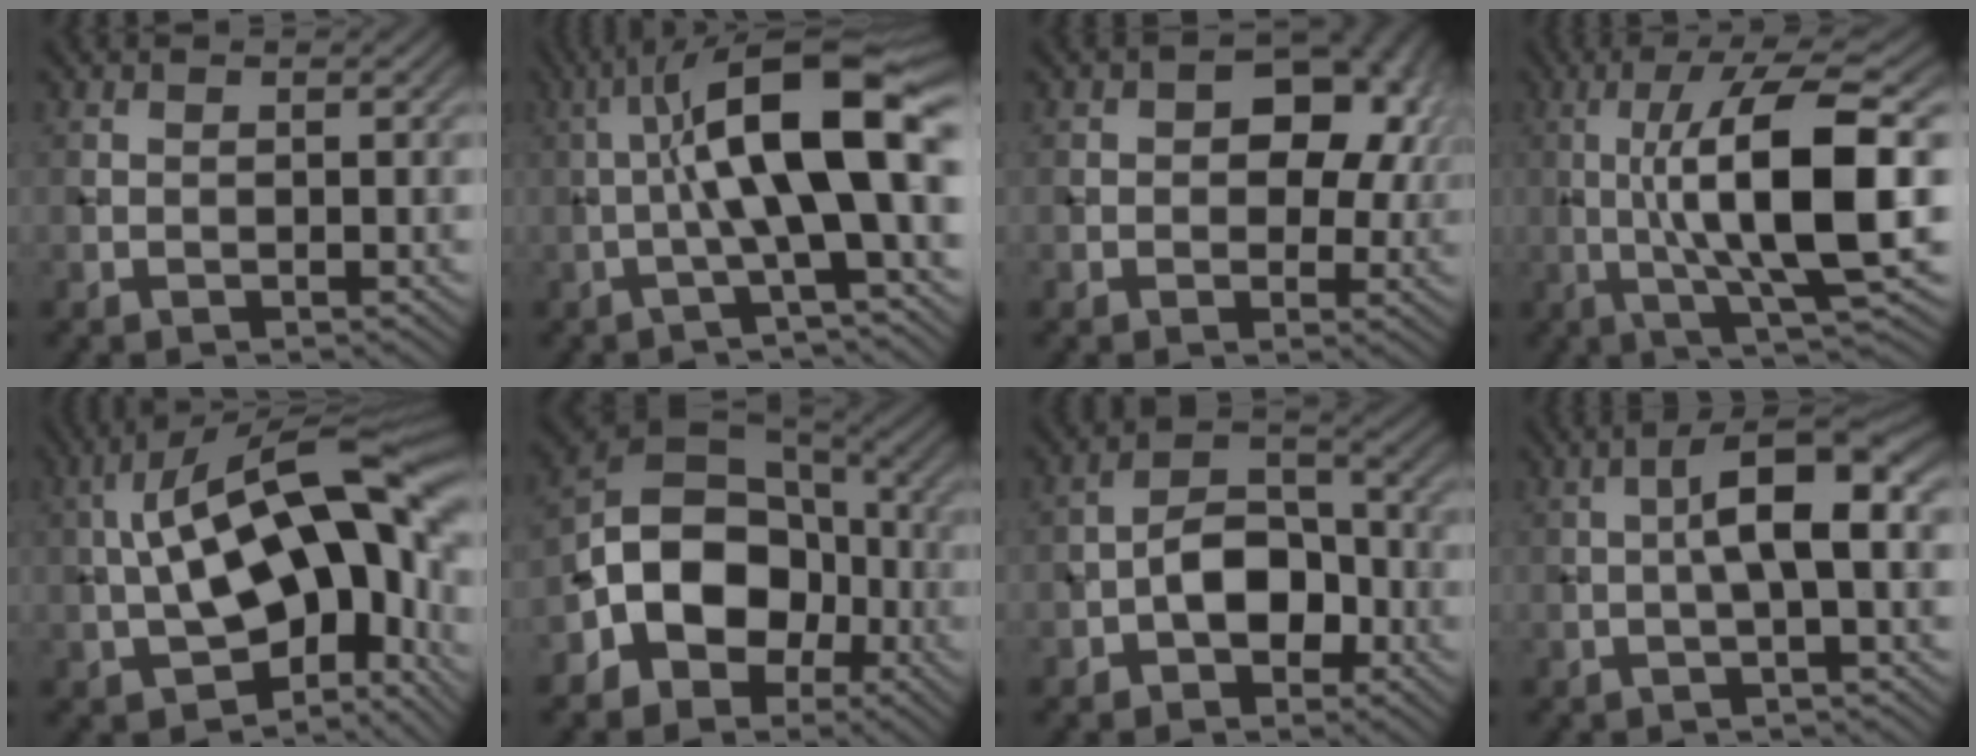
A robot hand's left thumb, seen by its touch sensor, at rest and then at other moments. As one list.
[{"total": 13.4, "force": [0.0, 3.1, 13.0], "torque": [-0.200, 0.031, -0.007]}, {"total": 9.5, "force": [2.0, 6.2, 6.9], "torque": [-0.084, 0.002, 0.023]}, {"total": 13.4, "force": [0.0, 2.5, 13.1], "torque": [-0.218, 0.019, 0.001]}, {"total": 19.6, "force": [0.4, 9.2, 17.2], "torque": [-0.289, 0.016, 0.008]}, {"total": 12.6, "force": [-4.0, 9.2, 7.6], "torque": [-0.138, -0.013, -0.086]}, {"total": 6.7, "force": [-2.5, 4.2, 4.6], "torque": [-0.070, 0.014, -0.051]}, {"total": 6.3, "force": [0.2, 1.3, 6.2], "torque": [-0.104, 0.018, -0.001]}]